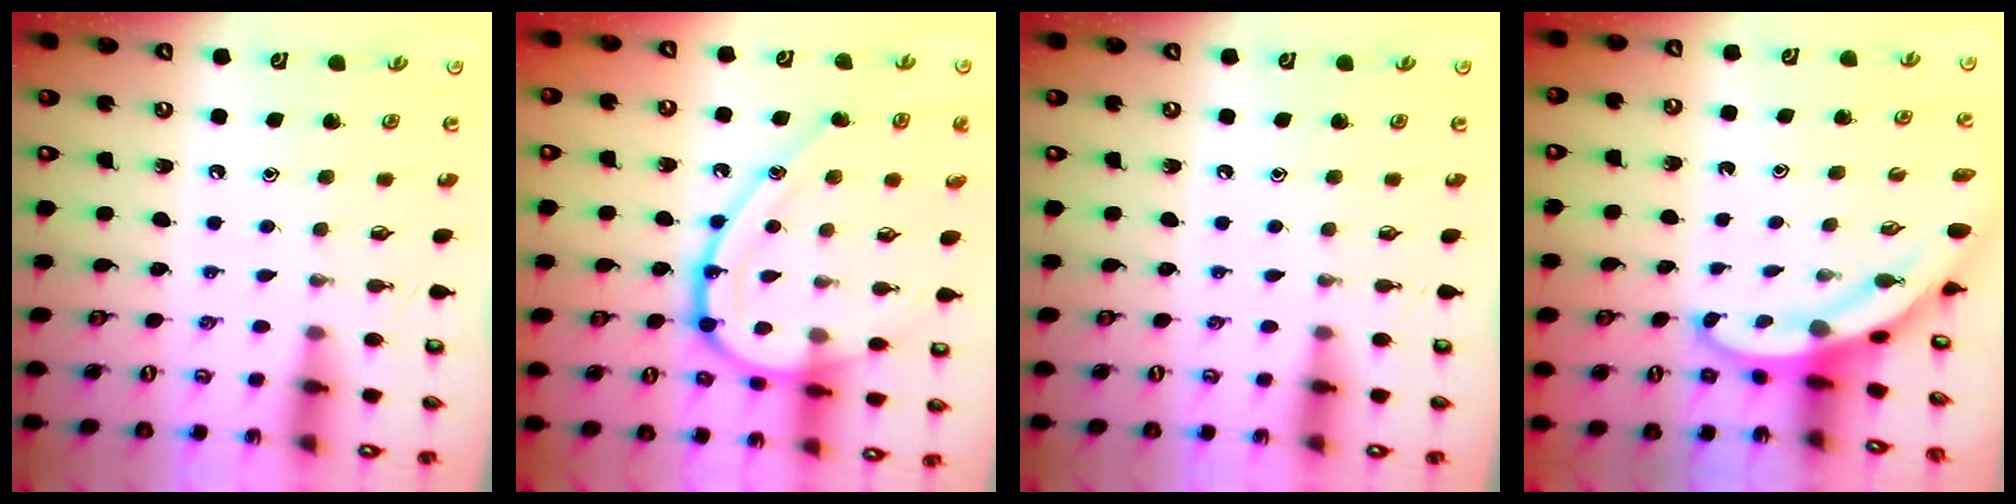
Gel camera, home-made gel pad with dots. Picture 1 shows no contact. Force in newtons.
{"total": 17.7, "press": 17.7, "slide": 0.6}
{"total": 0.0}
{"total": 3.4, "press": 3.4, "slide": 0.1}